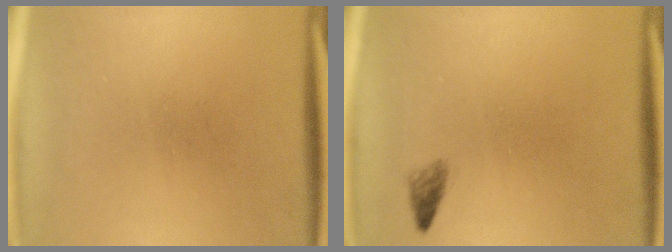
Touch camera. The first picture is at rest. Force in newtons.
{"total": 1.1}